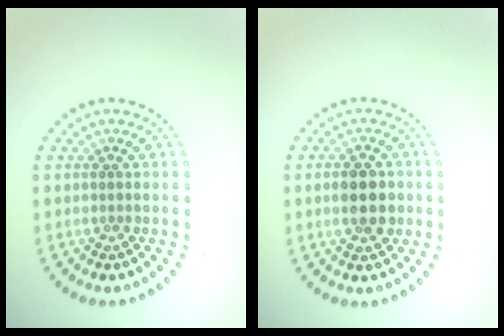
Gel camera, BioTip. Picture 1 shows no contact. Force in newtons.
{"total": 3.8, "press": 3.8, "slide": 0.2}